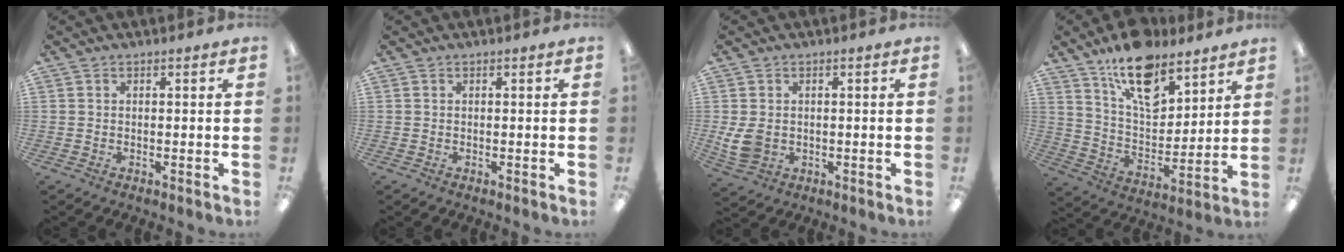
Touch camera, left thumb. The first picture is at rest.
{"total": 0.0}
{"total": 6.0, "force": [0.4, 4.8, 3.6], "torque": [-0.077, 0.003, 0.010]}
{"total": 16.4, "force": [11.7, 7.7, 8.6], "torque": [-0.137, -0.066, 0.206]}